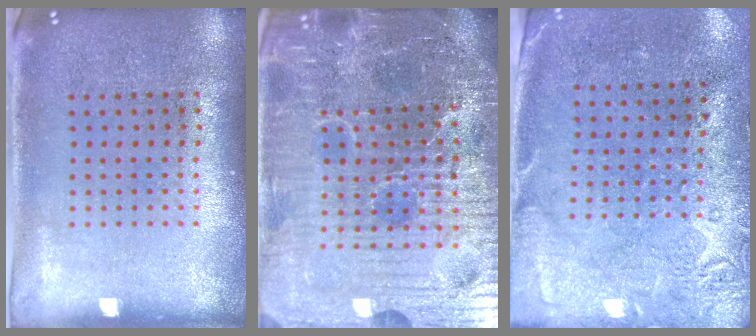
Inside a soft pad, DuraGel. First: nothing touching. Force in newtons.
{"total": 7.3, "press": 6.6, "slide": 3.1}
{"total": 2.8, "press": 2.2, "slide": 1.7}